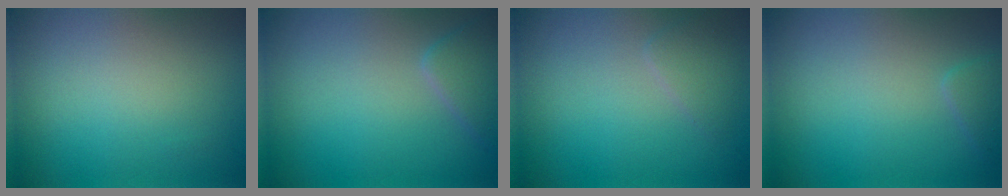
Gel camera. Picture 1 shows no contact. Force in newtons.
{"total": 2.3, "press": 2.3, "slide": 0.1}
{"total": 1.5, "press": 1.5, "slide": 0.1}
{"total": 1.1, "press": 1.1, "slide": 0.1}